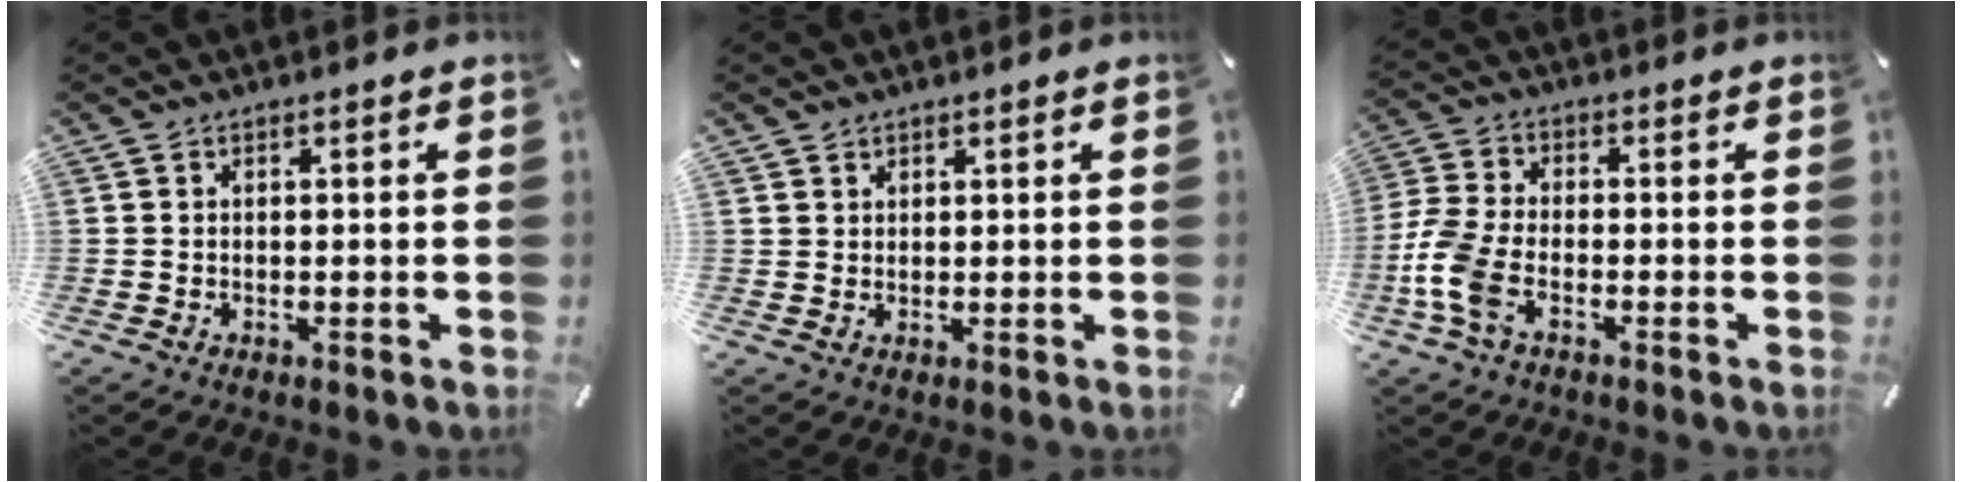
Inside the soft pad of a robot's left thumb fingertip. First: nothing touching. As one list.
[{"total": 1.6, "force": [1.2, 1.1, -0.3], "torque": [0.006, 0.001, 0.023]}, {"total": 8.8, "force": [-3.5, 4.8, 6.5], "torque": [-0.152, -0.001, -0.065]}]